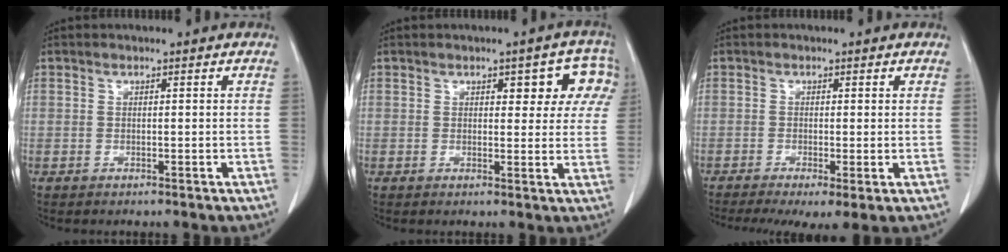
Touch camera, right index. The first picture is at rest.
{"total": 6.5, "force": [2.9, 3.2, 4.8], "torque": [-0.034, 0.016, 0.028]}
{"total": 6.4, "force": [-3.6, 1.5, 5.1], "torque": [-0.079, -0.019, -0.061]}